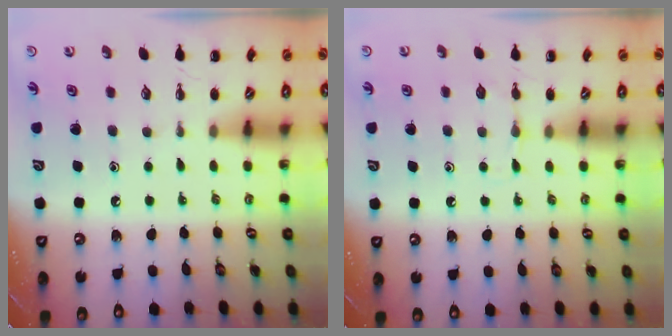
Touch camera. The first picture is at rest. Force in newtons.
{"total": 3.7, "press": 3.5, "slide": 1.3}